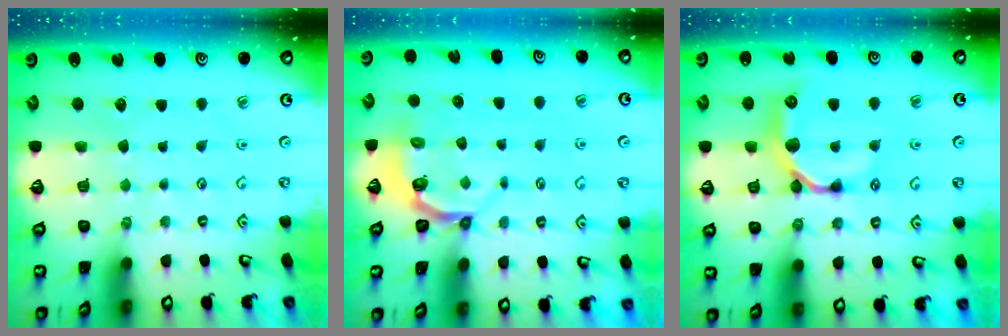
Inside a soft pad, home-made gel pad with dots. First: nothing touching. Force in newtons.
{"total": 3.9, "press": 2.8, "slide": 2.7}
{"total": 10.8, "press": 10.8, "slide": 0.5}